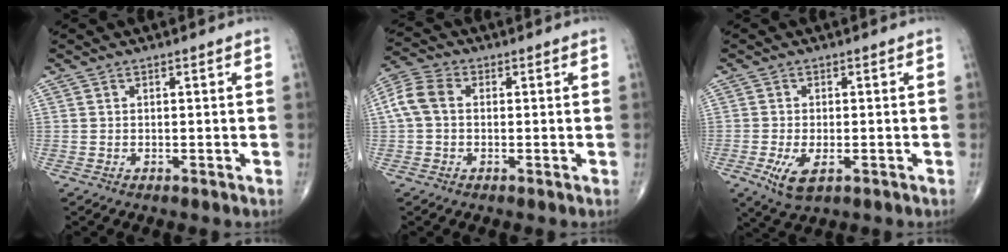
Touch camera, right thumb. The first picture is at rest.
{"total": 6.4, "force": [0.4, 4.5, 4.5], "torque": [-0.101, 0.022, 0.001]}
{"total": 5.6, "force": [-2.0, 2.5, 4.6], "torque": [-0.093, -0.009, -0.030]}